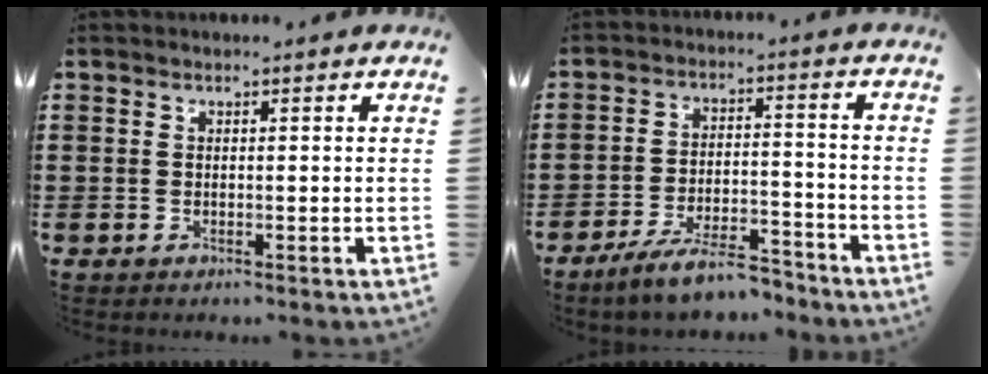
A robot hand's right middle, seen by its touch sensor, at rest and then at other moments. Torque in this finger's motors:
{"motor_torque": [2.14, 0.00, 0.18, 0.10]}